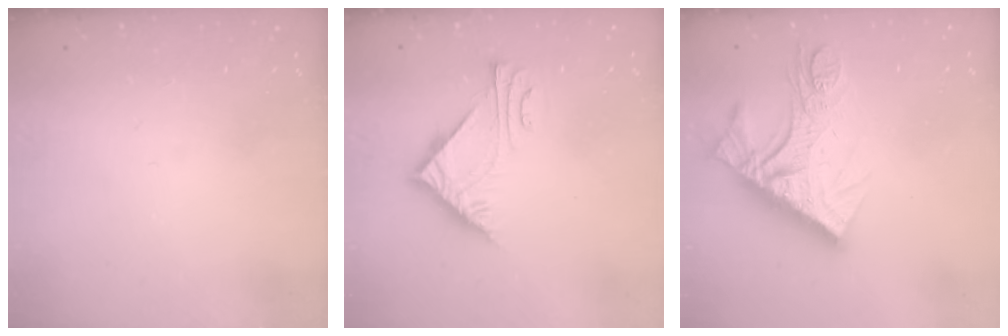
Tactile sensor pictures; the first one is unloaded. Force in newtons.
{"total": 7.0, "press": 7.0, "slide": 0.2}
{"total": 14.2, "press": 14.1, "slide": 1.5}